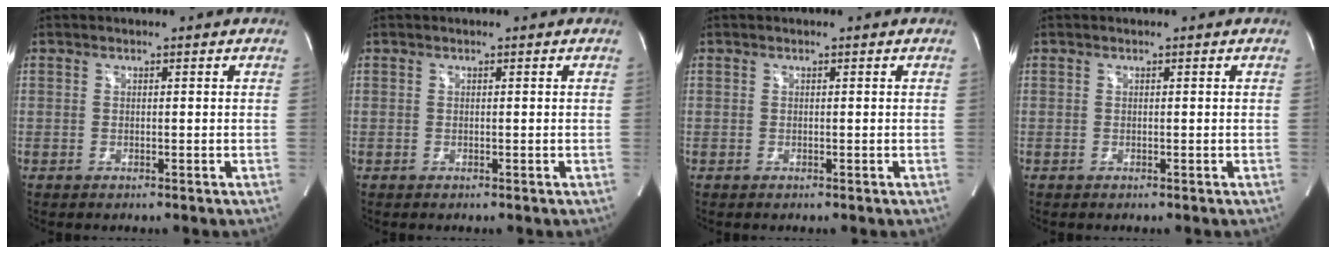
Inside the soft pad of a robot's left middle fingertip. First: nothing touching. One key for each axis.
{"total": 0.0}
{"total": 0.0}
{"total": 0.0}